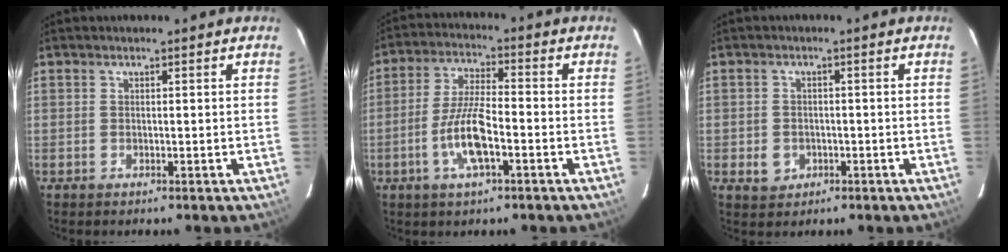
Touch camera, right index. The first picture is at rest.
{"total": 9.3, "force": [-3.5, 2.3, 8.3], "torque": [-0.169, 0.000, -0.067]}
{"total": 3.7, "force": [-1.1, 3.3, 1.3], "torque": [-0.031, 0.004, -0.007]}